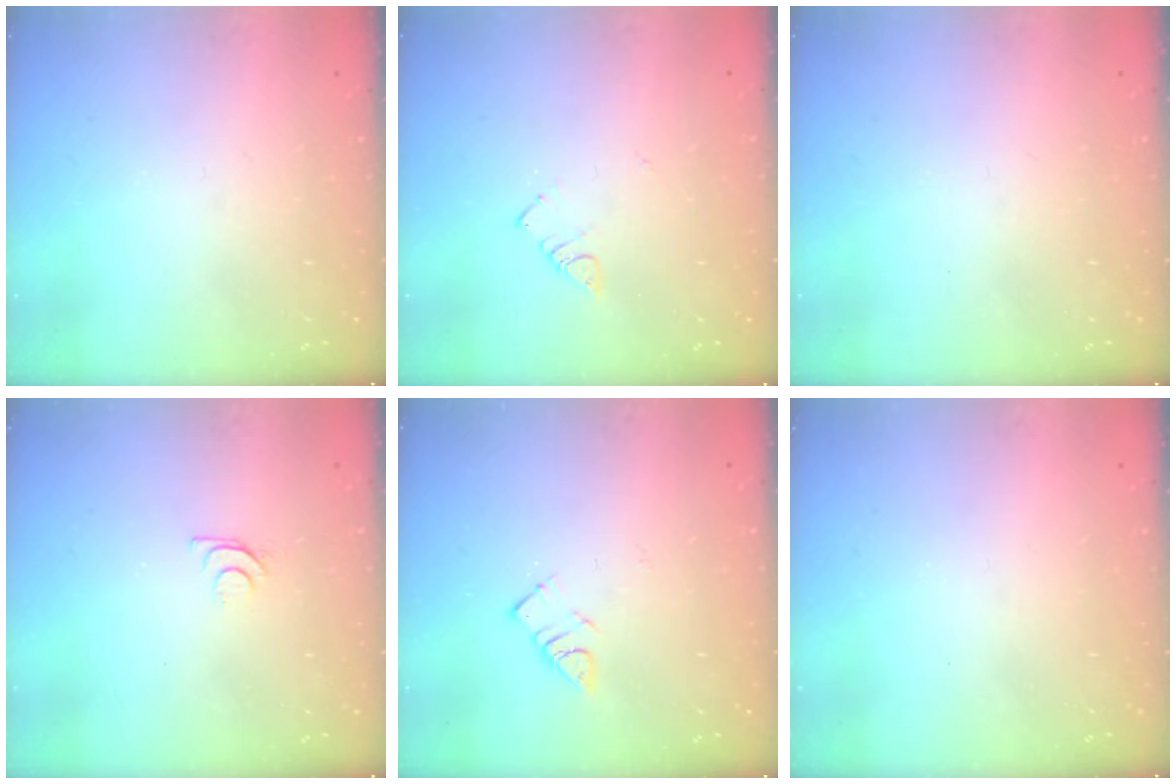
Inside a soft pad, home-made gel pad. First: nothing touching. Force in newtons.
{"total": 3.0, "press": 2.9, "slide": 0.4}
{"total": 2.1, "press": 2.0, "slide": 0.4}
{"total": 4.3, "press": 4.2, "slide": 0.5}
{"total": 4.6, "press": 4.6, "slide": 0.2}
{"total": 0.0}